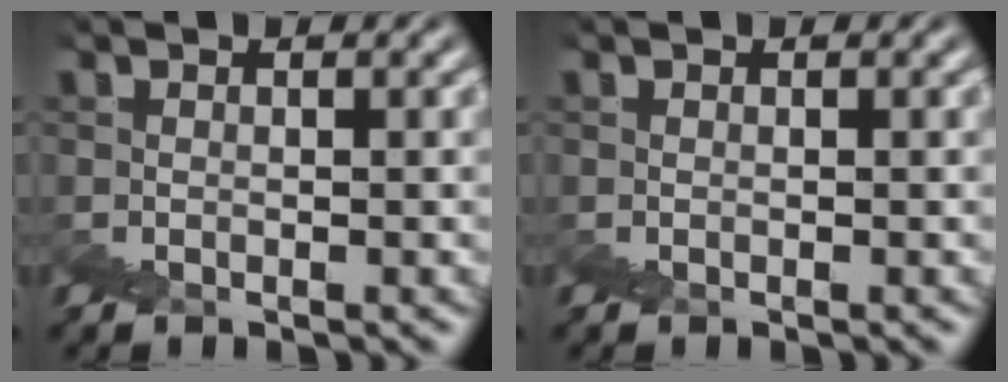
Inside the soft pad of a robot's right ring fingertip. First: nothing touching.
{"total": 0.0}